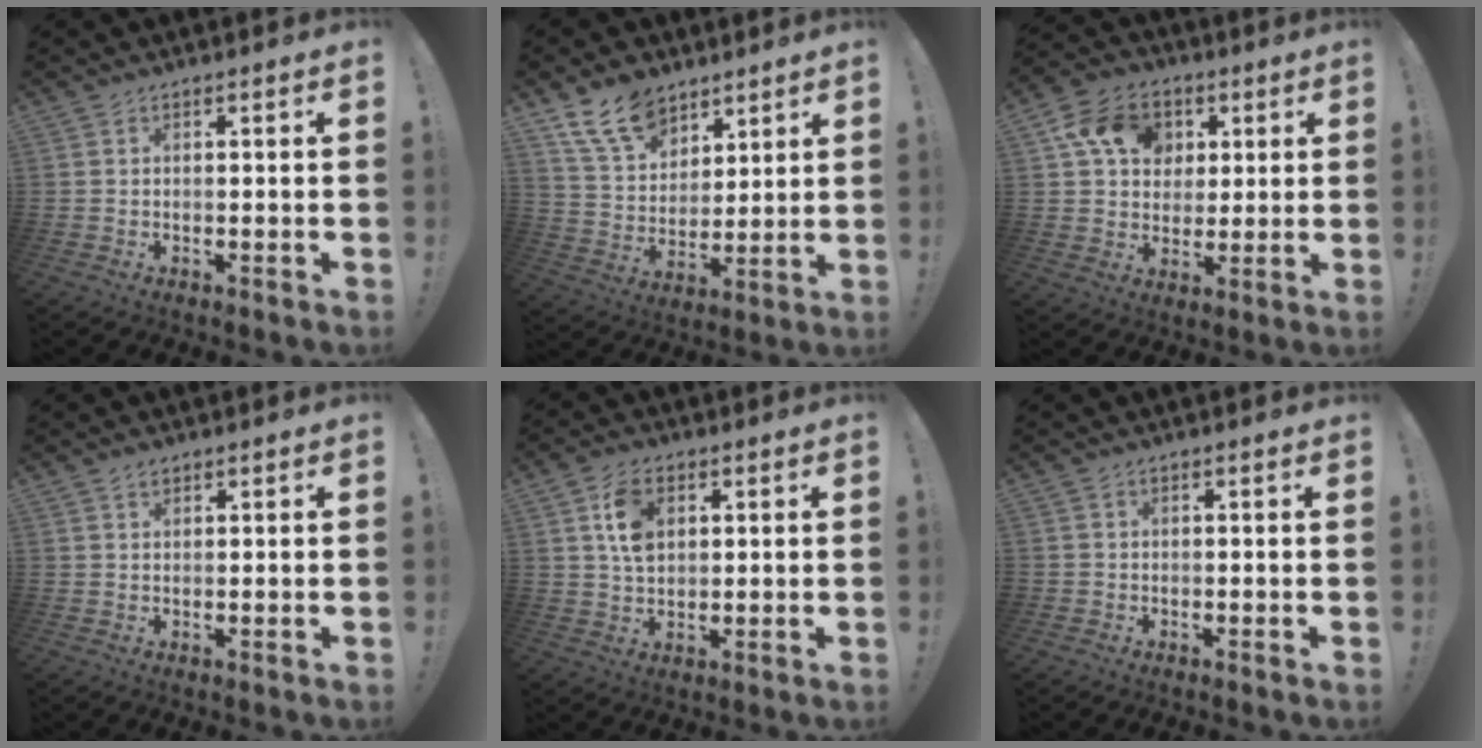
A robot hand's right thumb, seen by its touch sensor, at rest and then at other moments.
{"total": 13.3, "force": [9.3, 8.1, 5.0], "torque": [-0.098, -0.054, 0.181]}
{"total": 14.7, "force": [4.9, 11.8, 7.3], "torque": [-0.104, -0.003, 0.097]}
{"total": 1.6, "force": [1.2, 0.8, 0.6], "torque": [-0.008, -0.001, 0.022]}
{"total": 8.6, "force": [2.5, 5.7, 5.8], "torque": [-0.097, 0.001, 0.046]}
{"total": 0.7, "force": [-0.2, 0.6, 0.3], "torque": [-0.005, 0.002, -0.004]}